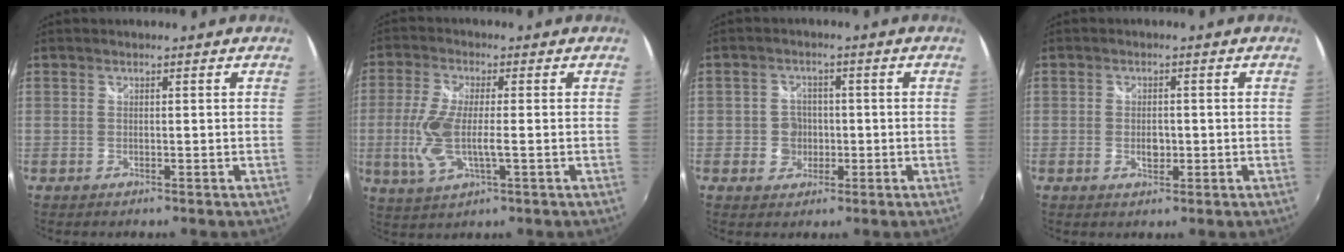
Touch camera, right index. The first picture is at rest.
{"total": 9.6, "force": [-1.5, 3.1, 9.0], "torque": [-0.193, -0.010, -0.028]}
{"total": 4.1, "force": [-0.9, 3.9, 0.8], "torque": [-0.015, 0.009, -0.012]}
{"total": 2.6, "force": [-0.5, 1.7, 1.8], "torque": [-0.029, -0.001, -0.010]}